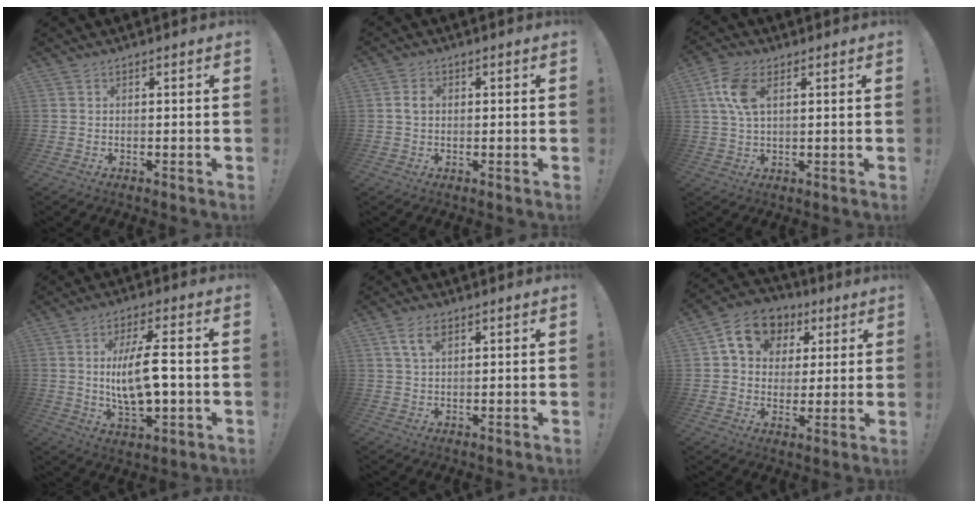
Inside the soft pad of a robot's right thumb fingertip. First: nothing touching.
{"total": 2.9, "force": [0.1, 2.1, 2.0], "torque": [-0.033, 0.005, -0.001]}
{"total": 8.7, "force": [2.9, 4.7, 6.7], "torque": [-0.142, 0.000, 0.052]}
{"total": 13.0, "force": [0.1, 4.5, 12.2], "torque": [-0.224, -0.007, -0.008]}
{"total": 5.5, "force": [2.6, 2.8, 4.0], "torque": [-0.068, -0.004, 0.047]}
{"total": 12.6, "force": [5.2, 10.2, 5.2], "torque": [-0.080, -0.010, 0.104]}